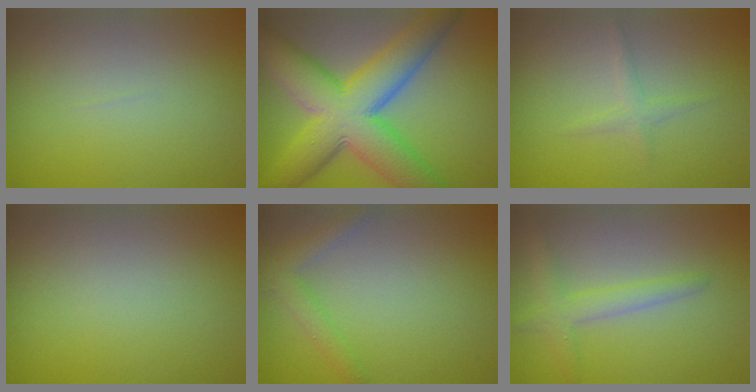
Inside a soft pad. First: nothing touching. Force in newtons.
{"total": 12.0, "press": 12.0, "slide": 0.5}
{"total": 1.2, "press": 1.2, "slide": 0.0}
{"total": 0.0}
{"total": 2.3, "press": 2.3, "slide": 0.3}
{"total": 2.7, "press": 2.6, "slide": 0.1}